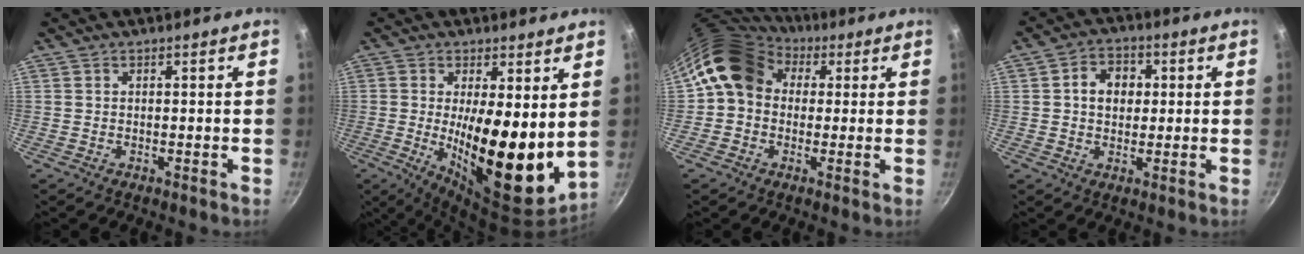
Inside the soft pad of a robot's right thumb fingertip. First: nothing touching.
{"total": 17.9, "force": [1.0, 6.3, 16.7], "torque": [-0.230, -0.042, 0.020]}
{"total": 12.0, "force": [2.9, 9.8, 6.2], "torque": [-0.084, 0.015, 0.030]}
{"total": 6.9, "force": [1.1, 5.4, 4.1], "torque": [-0.040, 0.008, 0.008]}